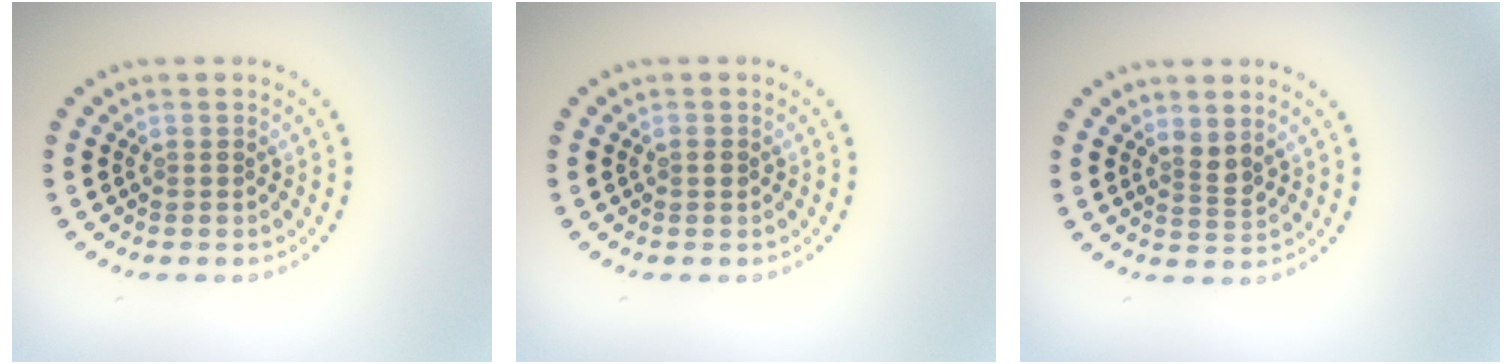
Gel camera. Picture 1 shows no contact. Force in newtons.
{"total": 0.7, "press": 0.7, "slide": 0.1}
{"total": 1.6, "press": 1.1, "slide": 1.1}